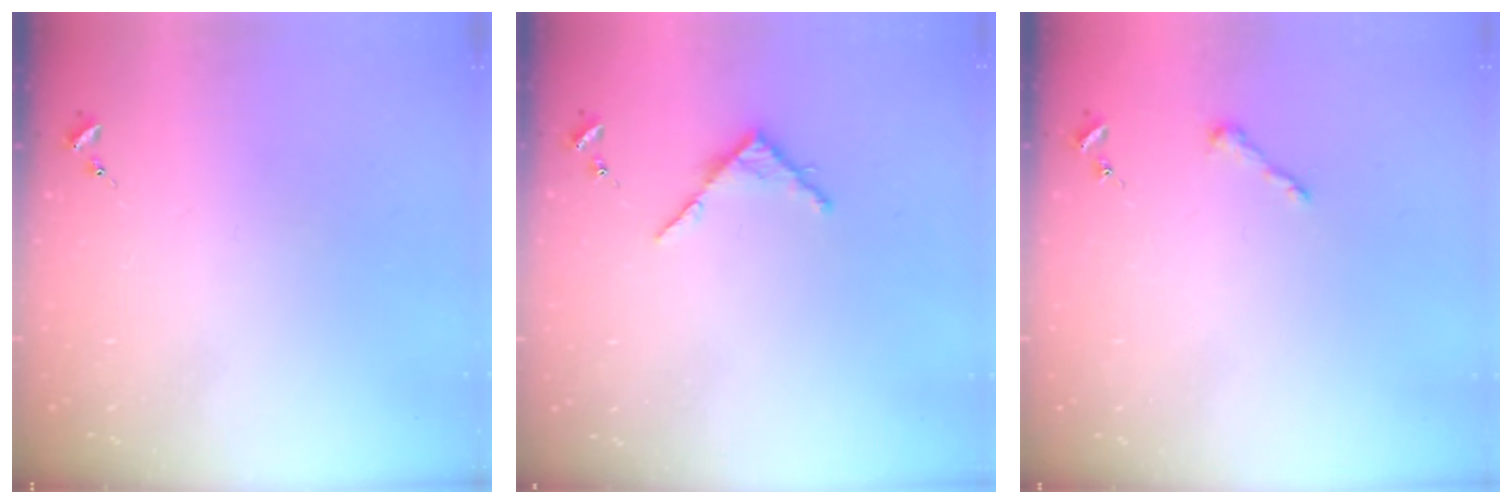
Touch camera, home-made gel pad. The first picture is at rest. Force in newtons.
{"total": 4.9, "press": 4.9, "slide": 0.5}
{"total": 3.6, "press": 3.6, "slide": 0.4}